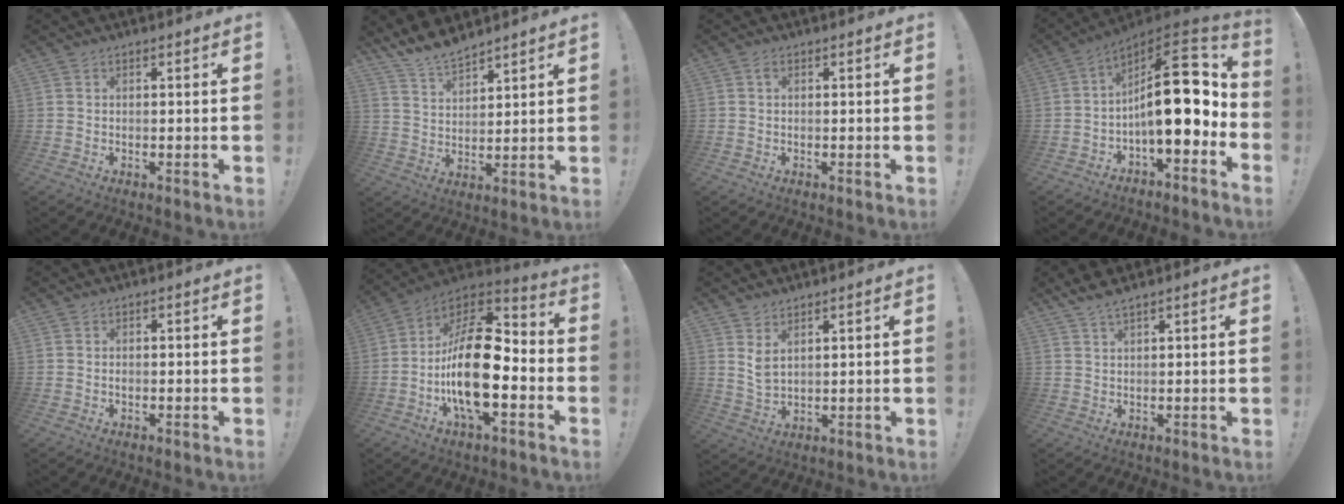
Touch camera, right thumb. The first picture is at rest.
{"total": 8.5, "force": [7.8, 2.3, 2.4], "torque": [-0.047, -0.055, 0.149]}
{"total": 1.0, "force": [0.5, 0.5, 0.7], "torque": [-0.016, 0.002, 0.010]}
{"total": 20.2, "force": [0.8, 7.5, 18.8], "torque": [-0.281, -0.010, 0.013]}
{"total": 0.6, "force": [-0.4, 0.3, 0.2], "torque": [-0.006, 0.002, -0.008]}
{"total": 22.5, "force": [-4.2, 10.1, 19.7], "torque": [-0.366, 0.019, -0.067]}
{"total": 4.3, "force": [3.0, 1.5, 2.8], "torque": [-0.043, -0.024, 0.055]}
{"total": 3.1, "force": [2.6, -0.1, 1.7], "torque": [-0.036, -0.008, 0.046]}